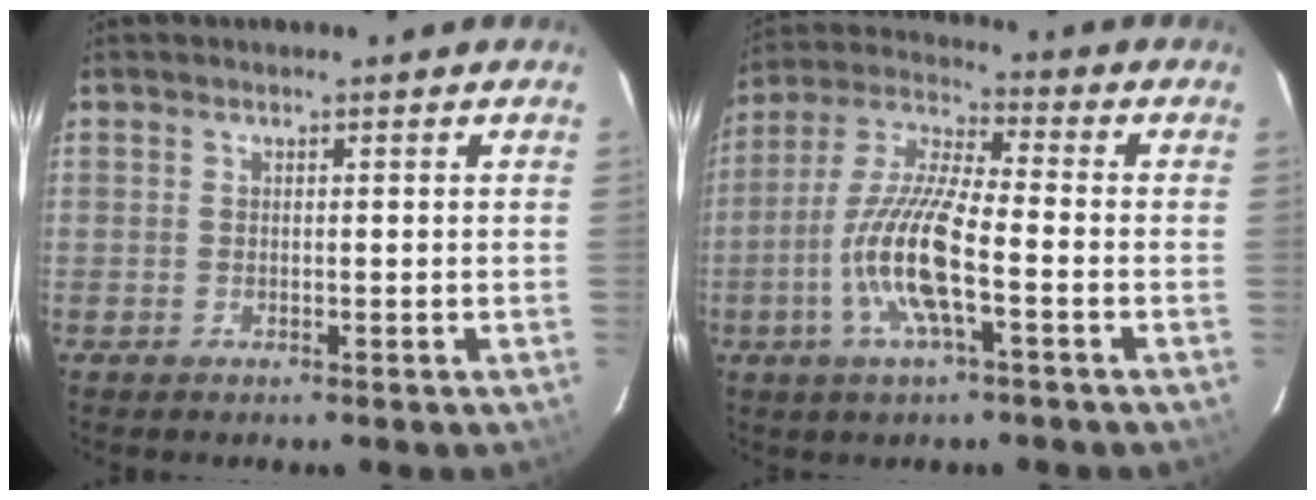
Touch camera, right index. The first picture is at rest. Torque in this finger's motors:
{"motor_torque": [2.14, 0.00, 0.73, 0.21]}